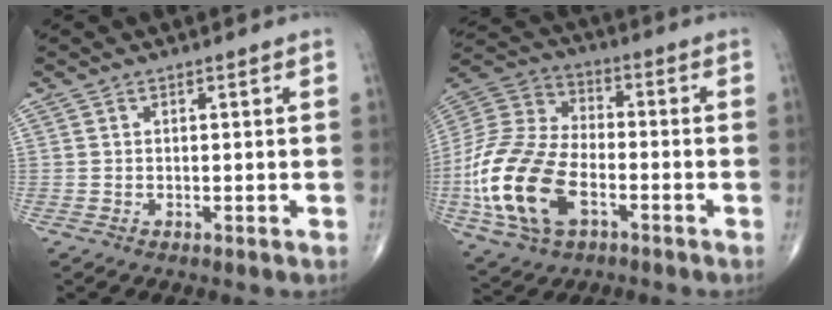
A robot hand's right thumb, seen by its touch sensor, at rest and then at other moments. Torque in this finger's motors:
{"motor_torque": [0.29, 1.11, 1.85, -0.31, 0.22]}